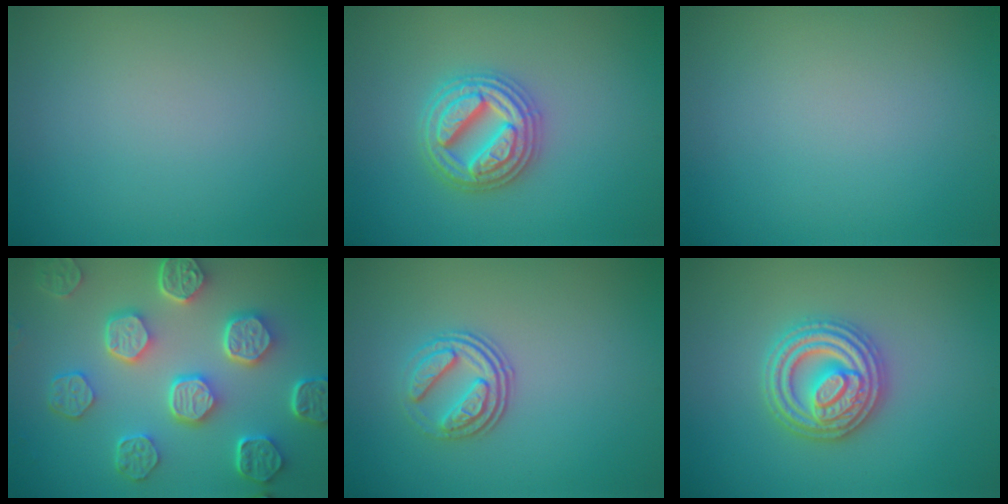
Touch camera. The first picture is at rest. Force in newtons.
{"total": 4.8, "press": 4.8, "slide": 0.8}
{"total": 0.0}
{"total": 7.8, "press": 5.9, "slide": 5.1}
{"total": 3.1, "press": 2.4, "slide": 1.9}
{"total": 4.8, "press": 4.7, "slide": 0.7}